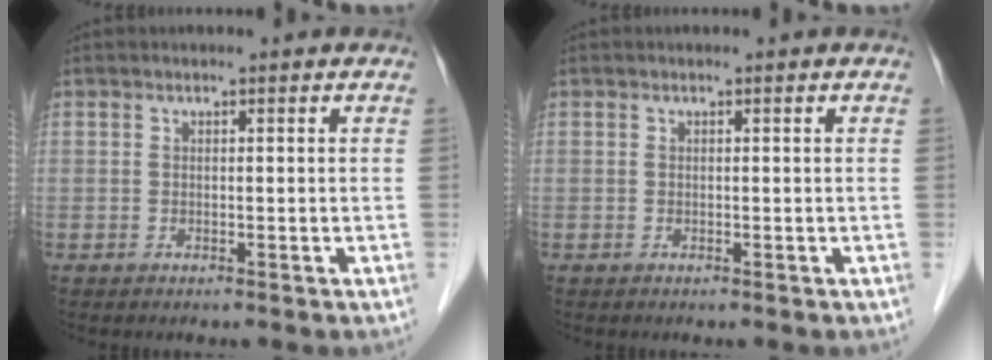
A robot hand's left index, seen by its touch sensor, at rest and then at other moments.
{"total": 0.0}